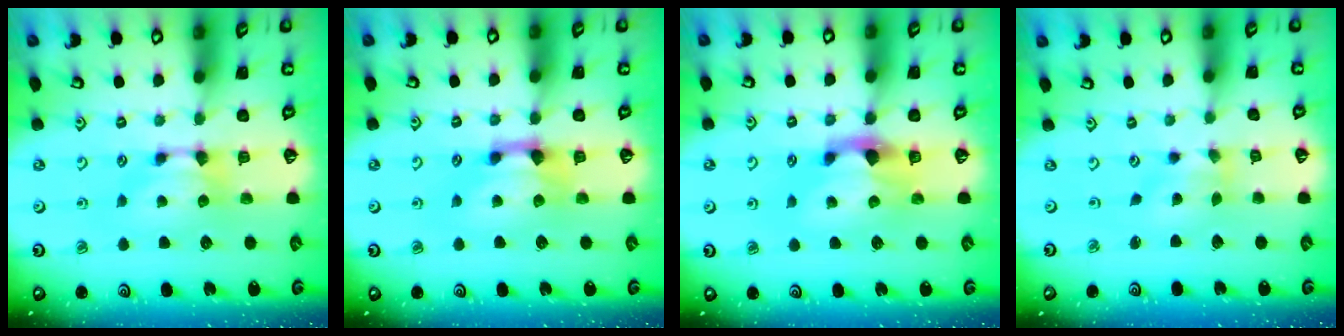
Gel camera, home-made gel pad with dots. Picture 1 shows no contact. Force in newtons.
{"total": 1.6, "press": 0.9, "slide": 1.3}
{"total": 3.0, "press": 2.7, "slide": 1.3}
{"total": 1.3, "press": 0.3, "slide": 1.3}